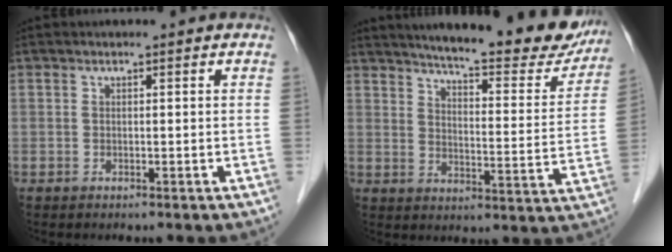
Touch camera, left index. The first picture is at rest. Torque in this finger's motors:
{"motor_torque": [0.18, -0.29, 0.50, 0.09]}